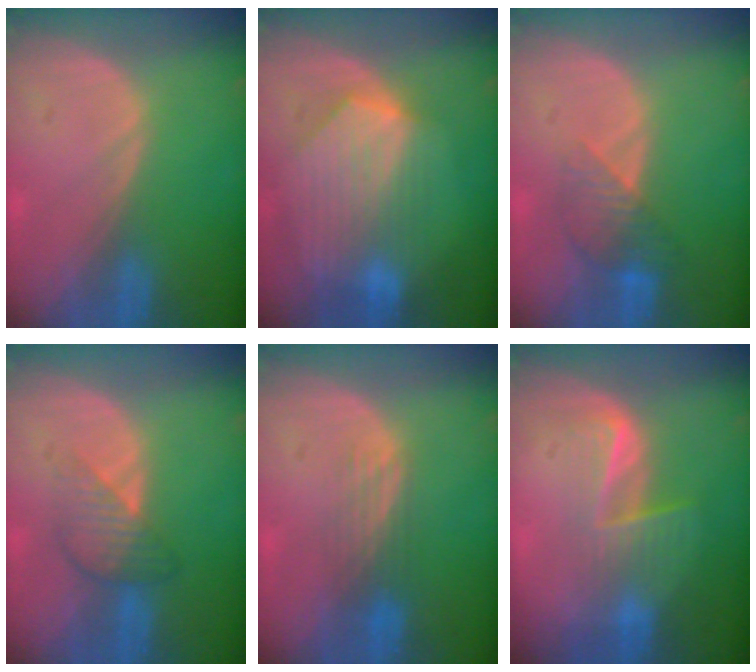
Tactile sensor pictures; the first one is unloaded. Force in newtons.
{"total": 8.6, "press": 7.8, "slide": 3.7}
{"total": 4.2, "press": 4.2, "slide": 0.4}
{"total": 4.1, "press": 4.1, "slide": 0.0}
{"total": 4.0, "press": 3.2, "slide": 2.3}
{"total": 6.9, "press": 5.6, "slide": 4.0}